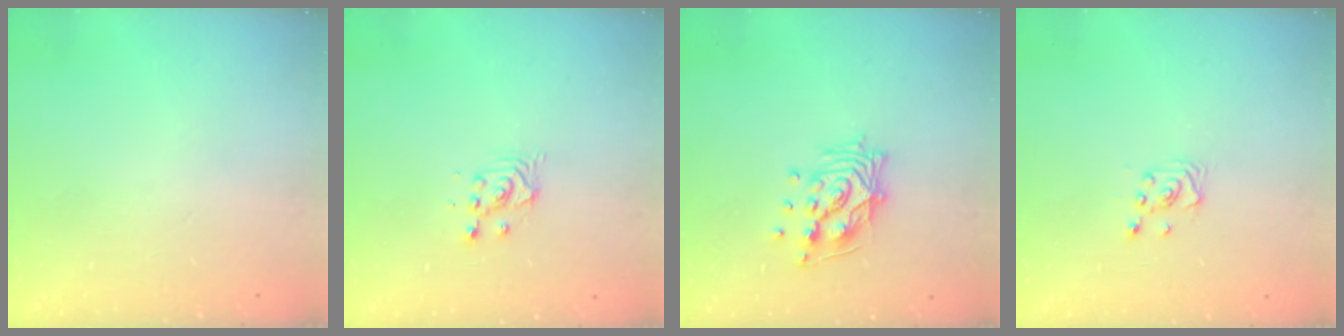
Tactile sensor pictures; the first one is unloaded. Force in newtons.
{"total": 2.8, "press": 2.8, "slide": 0.1}
{"total": 12.6, "press": 12.5, "slide": 1.3}
{"total": 2.2, "press": 2.2, "slide": 0.3}